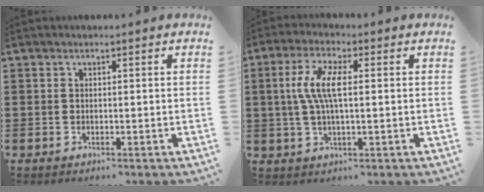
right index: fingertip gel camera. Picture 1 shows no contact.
{"total": 6.7, "force": [0.5, 2.3, 6.3], "torque": [-0.140, 0.001, 0.000]}